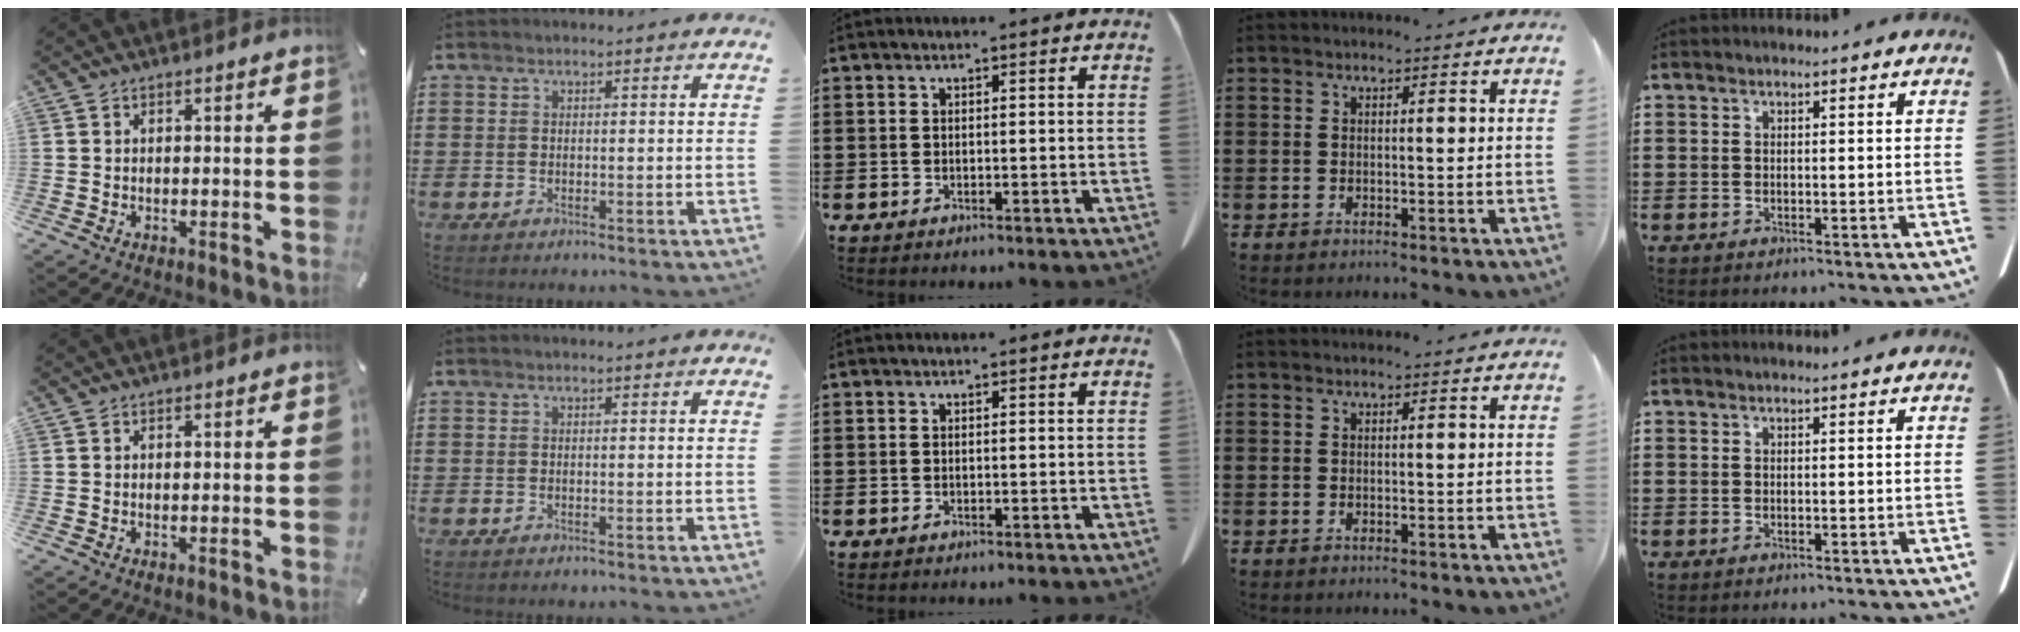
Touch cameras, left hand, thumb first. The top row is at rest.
{}